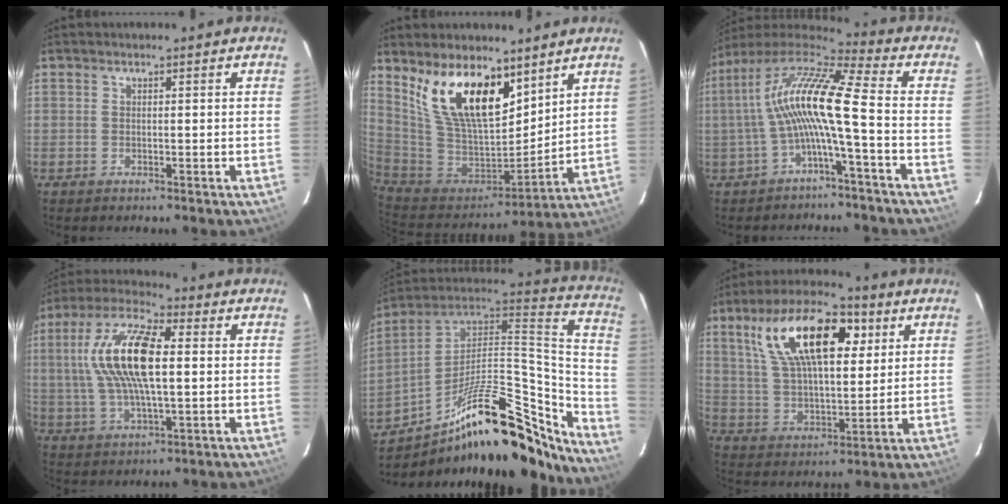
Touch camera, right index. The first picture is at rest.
{"total": 16.2, "force": [9.8, 8.3, 10.0], "torque": [-0.190, 0.001, 0.201]}
{"total": 12.9, "force": [-1.6, 0.3, 12.8], "torque": [-0.249, 0.016, -0.035]}
{"total": 16.2, "force": [2.0, 5.8, 15.0], "torque": [-0.301, 0.018, 0.033]}
{"total": 31.1, "force": [-20.8, 11.2, 20.2], "torque": [-0.290, 0.024, -0.312]}
{"total": 19.4, "force": [8.2, 8.5, 15.3], "torque": [-0.280, 0.036, 0.147]}